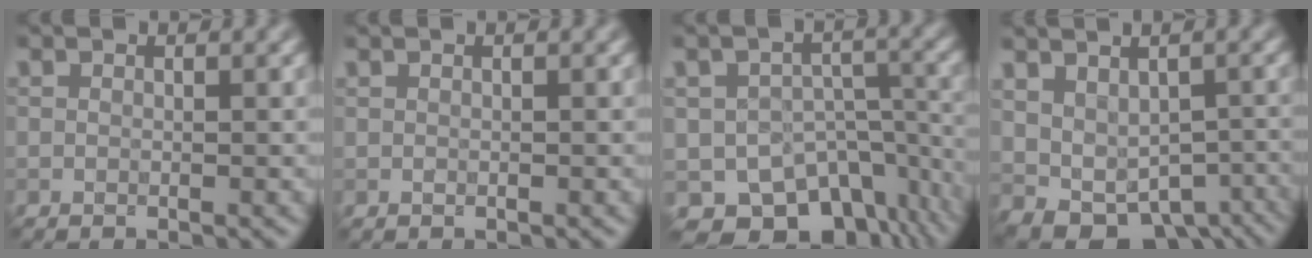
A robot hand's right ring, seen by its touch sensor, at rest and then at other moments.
{"total": 0.0}
{"total": 9.1, "force": [-6.2, 5.8, 3.4], "torque": [-0.038, -0.022, -0.070]}
{"total": 6.2, "force": [-1.8, 4.2, 4.2], "torque": [-0.059, -0.024, -0.001]}